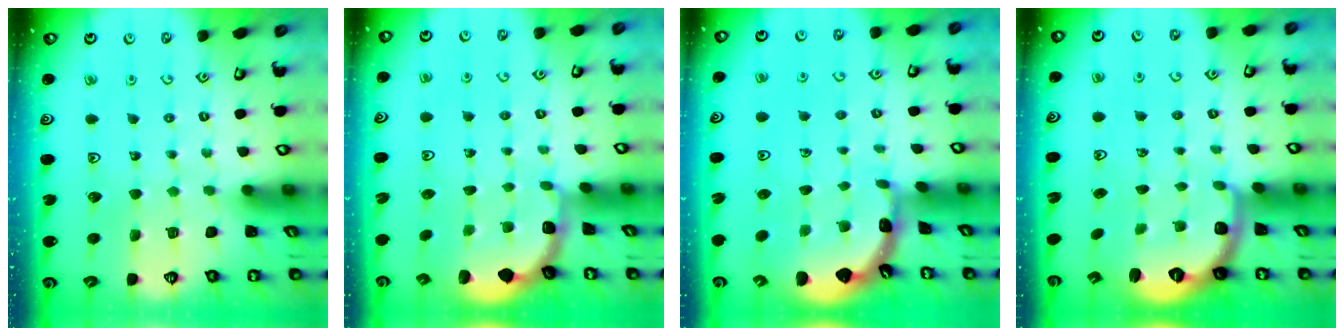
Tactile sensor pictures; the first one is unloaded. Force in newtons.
{"total": 1.9, "press": 1.8, "slide": 0.7}
{"total": 1.8, "press": 1.8, "slide": 0.2}
{"total": 2.6, "press": 1.6, "slide": 2.1}